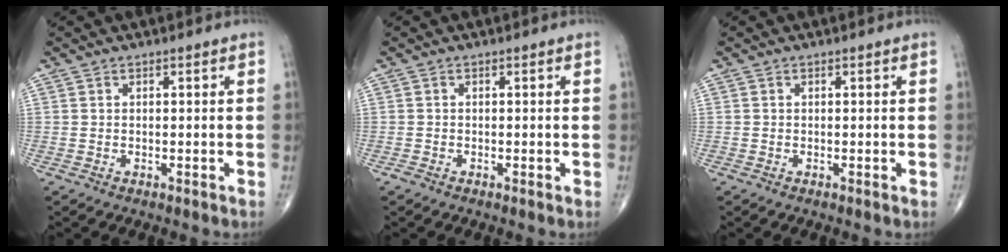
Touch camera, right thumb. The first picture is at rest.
{"total": 1.0, "force": [-0.5, 0.4, 0.8], "torque": [-0.019, -0.004, -0.012]}
{"total": 0.0}